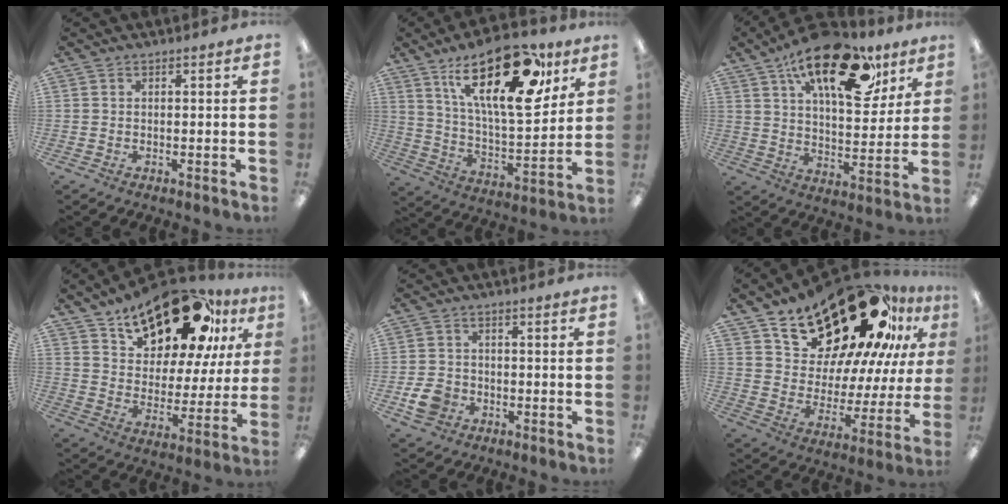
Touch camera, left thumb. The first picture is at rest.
{"total": 26.0, "force": [14.1, 10.6, 19.1], "torque": [-0.285, -0.068, 0.235]}
{"total": 23.2, "force": [13.3, 10.4, 15.9], "torque": [-0.237, -0.060, 0.219]}
{"total": 22.2, "force": [16.9, 8.8, 11.3], "torque": [-0.179, -0.105, 0.292]}
{"total": 6.2, "force": [-2.3, 4.9, 3.0], "torque": [-0.057, 0.008, -0.042]}
{"total": 28.0, "force": [20.3, 13.1, 14.3], "torque": [-0.220, -0.126, 0.357]}